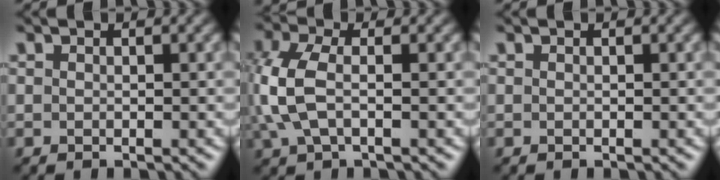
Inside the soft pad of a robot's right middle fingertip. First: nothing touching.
{"total": 4.9, "force": [0.2, 2.6, 4.1], "torque": [-0.112, 0.004, 0.000]}
{"total": 0.0}